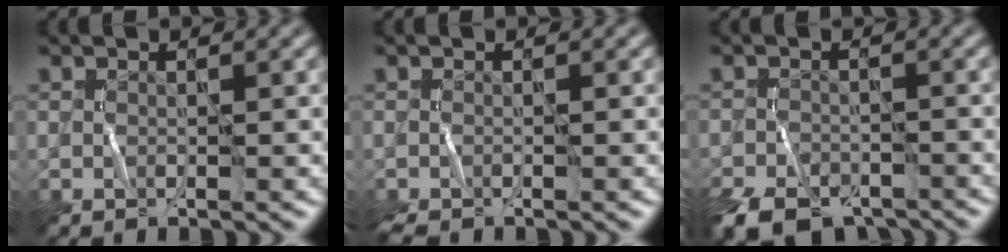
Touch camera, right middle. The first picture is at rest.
{"total": 0.7, "force": [-0.6, 0.1, 0.3], "torque": [-0.009, 0.001, -0.013]}
{"total": 6.9, "force": [-5.6, 3.2, 2.5], "torque": [-0.044, -0.020, -0.093]}